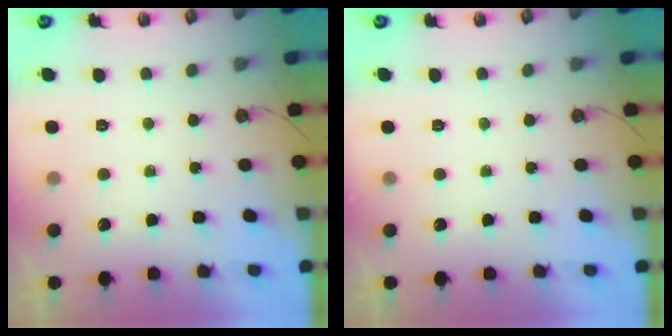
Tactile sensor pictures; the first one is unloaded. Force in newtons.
{"total": 0.0}